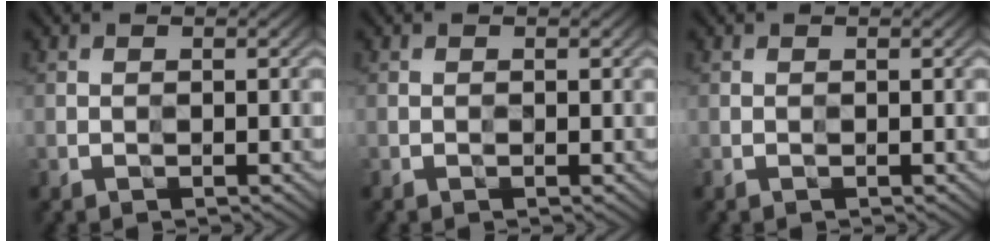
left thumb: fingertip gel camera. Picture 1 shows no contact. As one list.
[{"total": 0.0}, {"total": 0.0}]